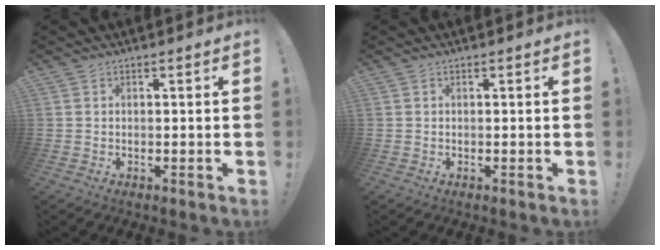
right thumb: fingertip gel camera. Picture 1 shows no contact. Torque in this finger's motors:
{"motor_torque": [0.00, 0.00, 0.00, 0.00, 0.00]}